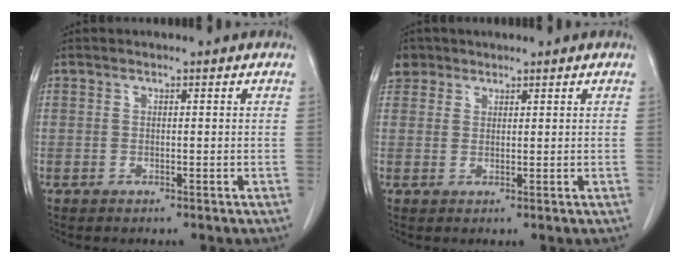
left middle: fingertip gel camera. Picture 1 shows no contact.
{"total": 4.0, "force": [2.7, 3.0, 0.4], "torque": [-0.005, 0.014, 0.051]}